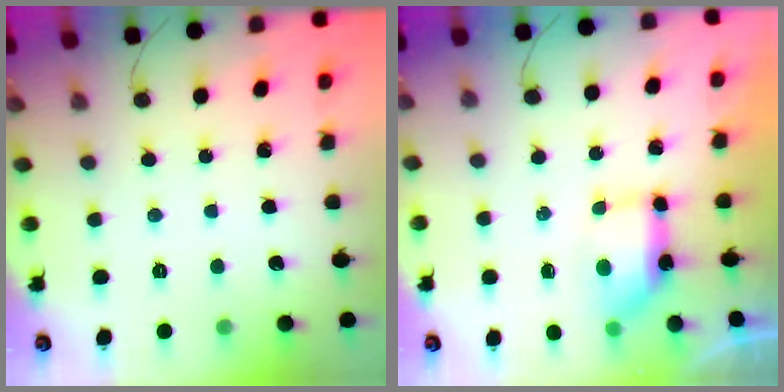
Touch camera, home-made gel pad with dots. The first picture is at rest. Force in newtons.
{"total": 11.7, "press": 8.5, "slide": 8.1}